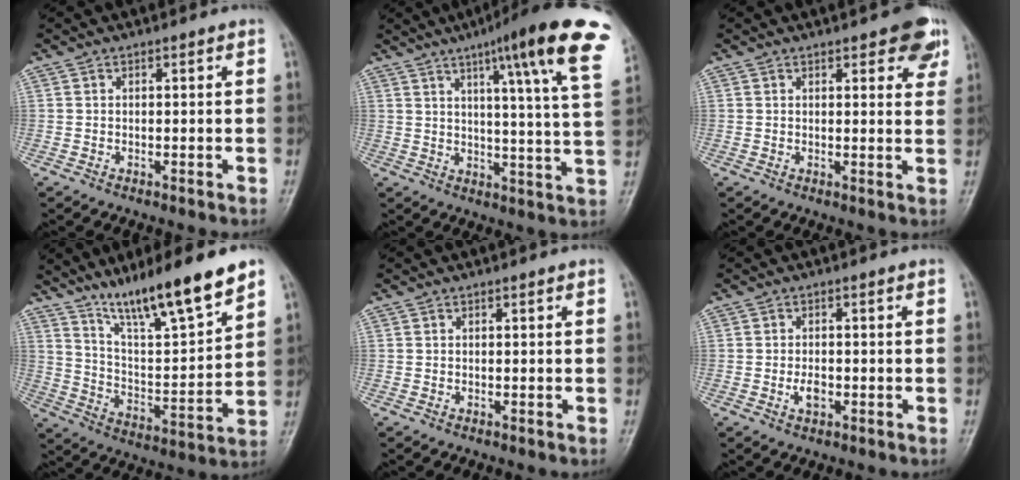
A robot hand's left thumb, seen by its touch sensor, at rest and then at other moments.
{"total": 20.8, "force": [11.0, 2.3, 17.5], "torque": [-0.226, -0.031, 0.134]}
{"total": 7.4, "force": [4.2, 2.8, 5.5], "torque": [-0.041, -0.015, 0.047]}
{"total": 17.8, "force": [12.9, 2.5, 12.0], "torque": [-0.179, -0.071, 0.227]}
{"total": 0.0}
{"total": 2.5, "force": [-0.7, 1.4, 1.9], "torque": [-0.032, 0.002, -0.012]}